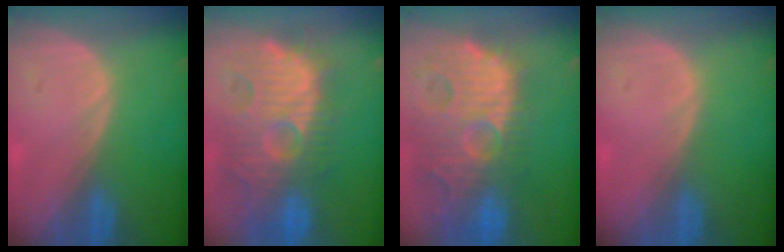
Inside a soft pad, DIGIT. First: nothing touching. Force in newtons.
{"total": 13.4, "press": 12.4, "slide": 5.0}
{"total": 14.7, "press": 12.6, "slide": 7.5}
{"total": 0.0}